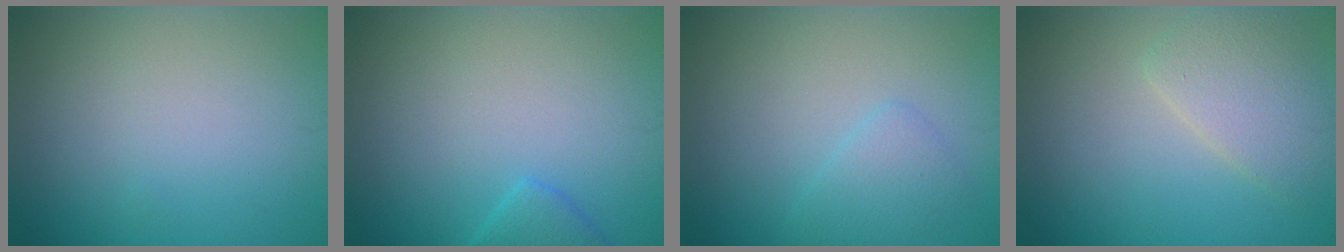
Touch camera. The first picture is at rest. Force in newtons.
{"total": 1.8, "press": 1.8, "slide": 0.1}
{"total": 2.0, "press": 2.0, "slide": 0.1}
{"total": 3.5, "press": 3.5, "slide": 0.2}